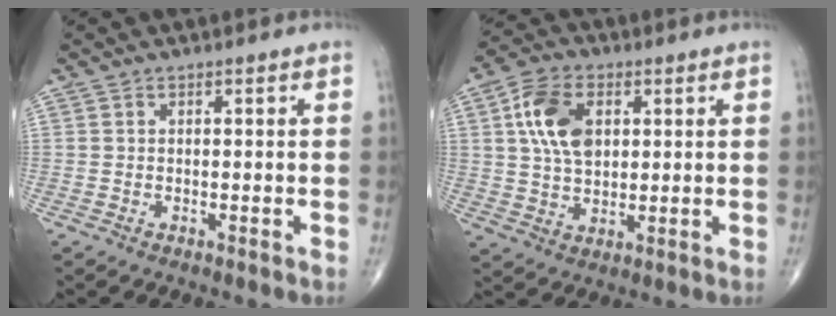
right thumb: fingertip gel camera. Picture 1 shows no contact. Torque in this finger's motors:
{"motor_torque": [1.48, 1.42, 0.96, 0.17, 0.11]}